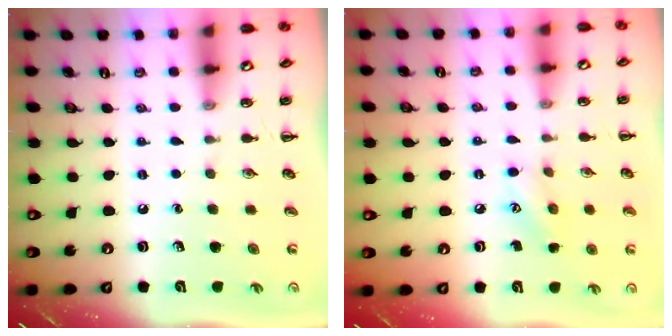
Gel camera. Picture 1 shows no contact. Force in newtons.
{"total": 7.3, "press": 7.2, "slide": 1.1}